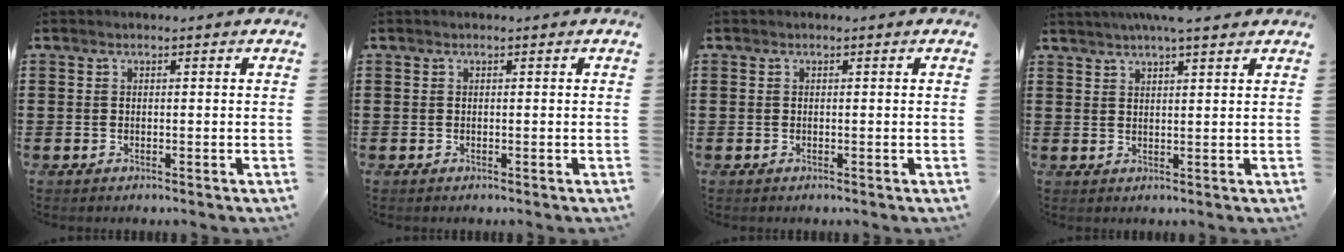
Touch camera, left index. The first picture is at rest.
{"total": 0.0}
{"total": 0.0}
{"total": 4.4, "force": [3.8, 0.0, 2.3], "torque": [-0.054, -0.003, 0.069]}